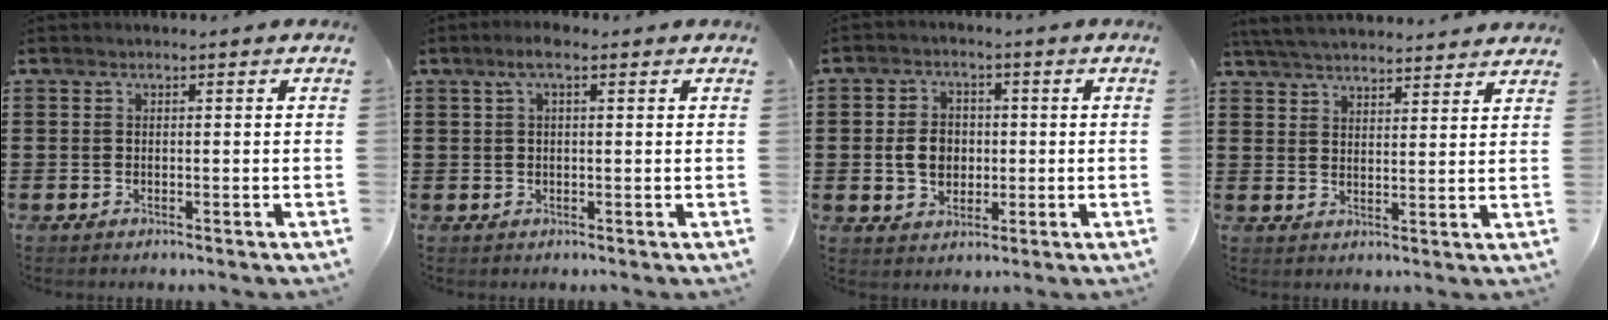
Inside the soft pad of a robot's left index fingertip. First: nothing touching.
{"total": 2.7, "force": [1.3, 0.6, 2.3], "torque": [-0.047, 0.006, 0.021]}
{"total": 5.3, "force": [-0.3, 4.1, 3.4], "torque": [-0.073, 0.006, -0.013]}
{"total": 4.7, "force": [4.6, 0.1, 0.9], "torque": [-0.033, -0.018, 0.085]}